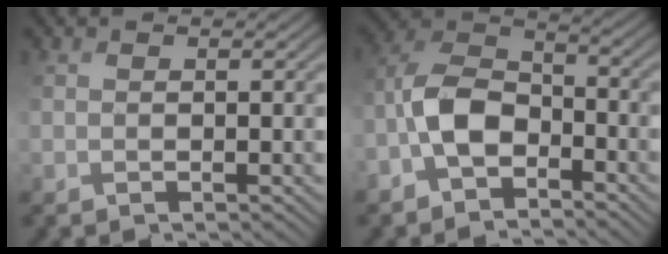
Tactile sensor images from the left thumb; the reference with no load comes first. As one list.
[{"total": 6.4, "force": [-3.2, 3.6, 4.2], "torque": [-0.087, 0.017, -0.078]}]